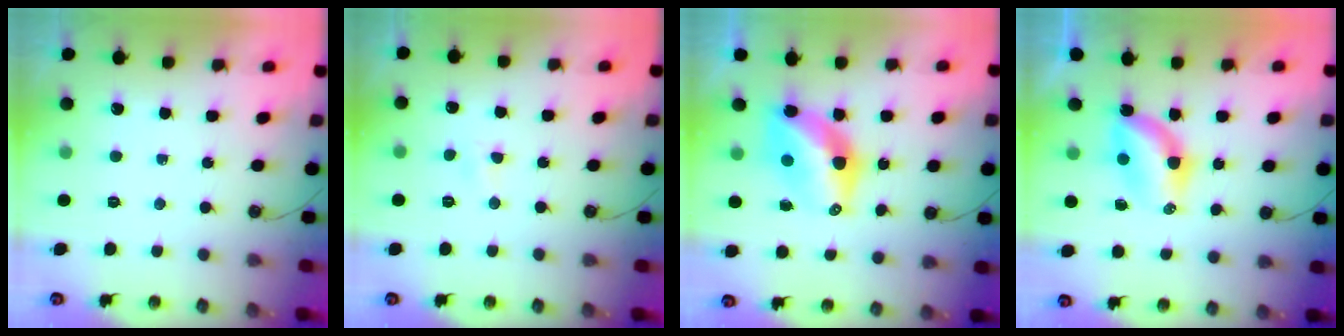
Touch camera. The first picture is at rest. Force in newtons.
{"total": 2.9, "press": 2.9, "slide": 0.4}
{"total": 10.4, "press": 10.4, "slide": 0.8}
{"total": 7.8, "press": 7.0, "slide": 3.5}